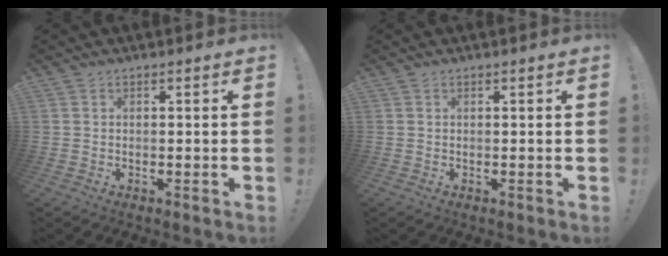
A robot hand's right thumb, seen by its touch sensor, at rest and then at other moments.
{"total": 0.0}